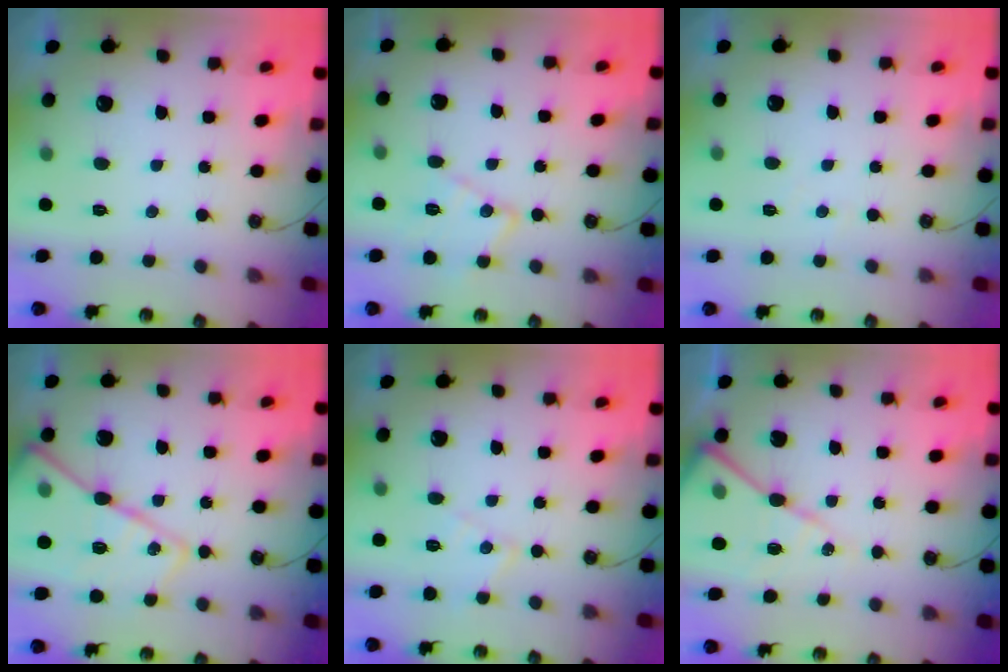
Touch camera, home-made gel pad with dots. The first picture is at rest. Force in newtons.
{"total": 12.2, "press": 12.2, "slide": 0.8}
{"total": 2.7, "press": 2.7, "slide": 0.4}
{"total": 21.7, "press": 21.6, "slide": 1.6}
{"total": 7.4, "press": 7.4, "slide": 0.6}
{"total": 14.7, "press": 14.6, "slide": 1.2}